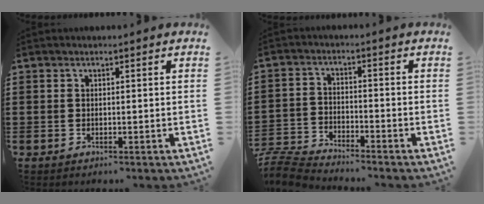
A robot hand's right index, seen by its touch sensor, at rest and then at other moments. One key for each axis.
{"total": 6.2, "fx": -6.1, "fy": 0.6, "fz": 0.9, "tx": -0.044, "ty": -0.001, "tz": -0.130}